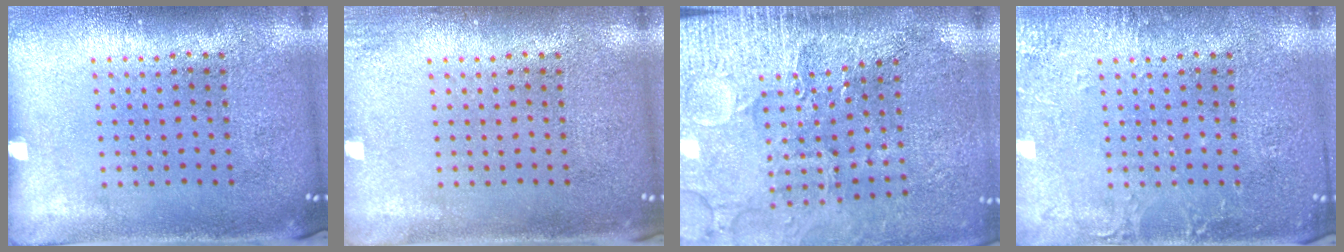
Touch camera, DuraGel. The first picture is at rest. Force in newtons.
{"total": 1.2, "press": 1.2, "slide": 0.3}
{"total": 3.5, "press": 3.4, "slide": 0.7}
{"total": 2.5, "press": 2.5, "slide": 0.3}